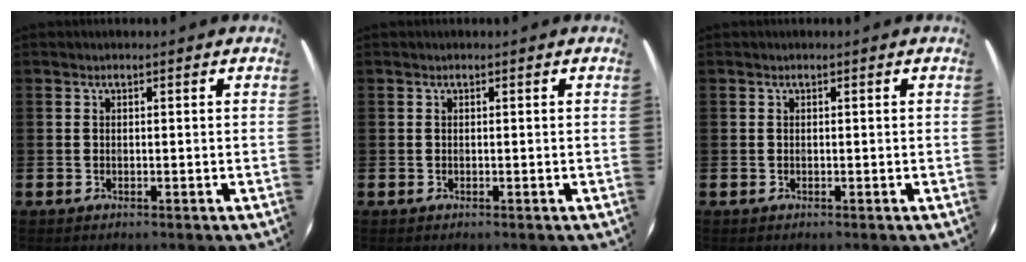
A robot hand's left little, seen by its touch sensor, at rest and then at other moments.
{"total": 0.0}
{"total": 0.0}